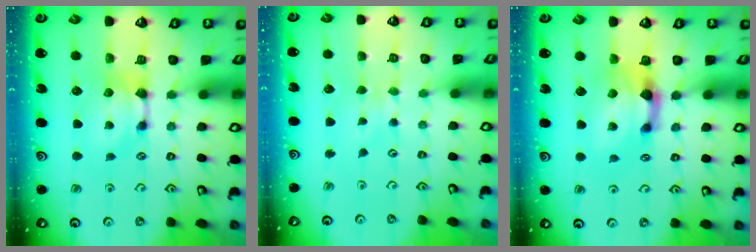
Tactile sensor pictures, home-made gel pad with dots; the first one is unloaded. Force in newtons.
{"total": 3.4, "press": 3.4, "slide": 0.5}
{"total": 2.4, "press": 1.6, "slide": 1.7}